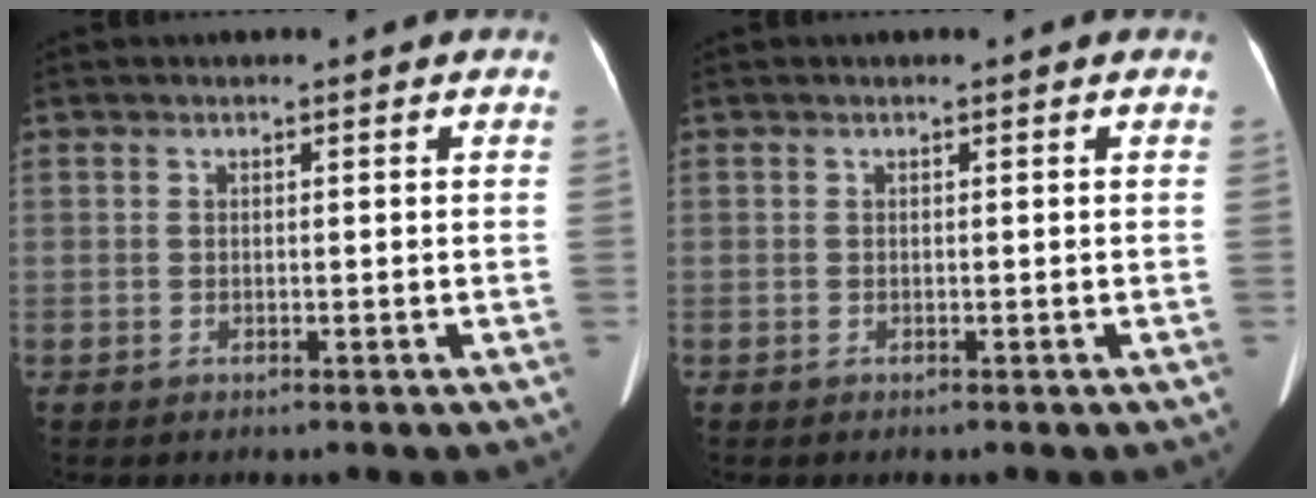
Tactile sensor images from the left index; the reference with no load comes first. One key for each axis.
{"total": 0.0}